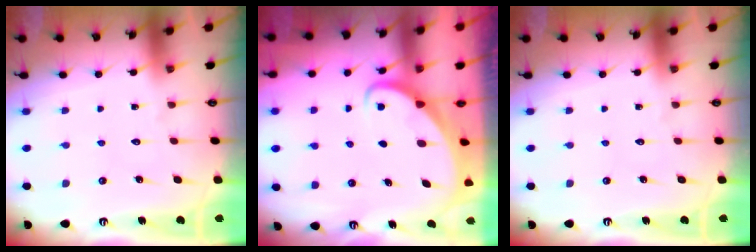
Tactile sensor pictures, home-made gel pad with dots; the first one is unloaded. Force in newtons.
{"total": 2.1, "press": 2.1, "slide": 0.2}
{"total": 0.0}